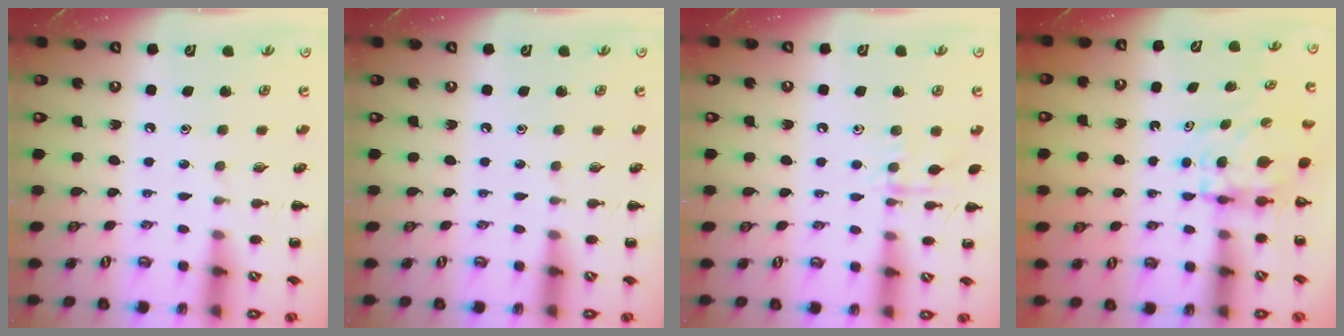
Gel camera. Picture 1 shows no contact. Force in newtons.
{"total": 0.0}
{"total": 7.4, "press": 7.3, "slide": 1.4}
{"total": 7.0, "press": 6.9, "slide": 1.2}